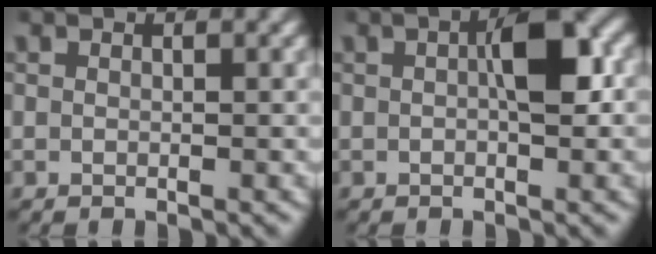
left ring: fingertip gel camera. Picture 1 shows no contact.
{"total": 4.4, "force": [0.3, 1.4, 4.2], "torque": [-0.067, 0.001, 0.007]}